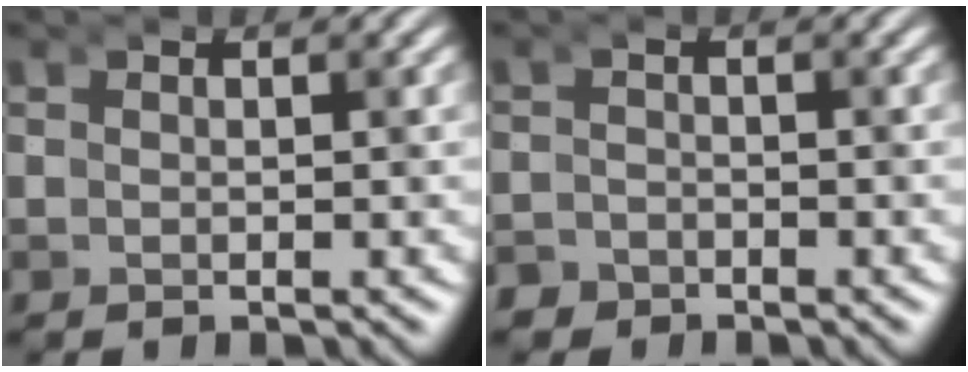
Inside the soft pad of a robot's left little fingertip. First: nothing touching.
{"total": 2.2, "force": [-2.0, 0.5, -0.8], "torque": [-0.001, -0.015, -0.036]}